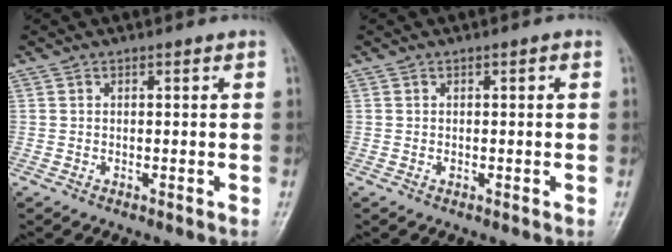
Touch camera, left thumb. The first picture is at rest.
{"total": 1.2, "force": [-0.1, 0.8, 0.9], "torque": [-0.008, 0.007, -0.004]}